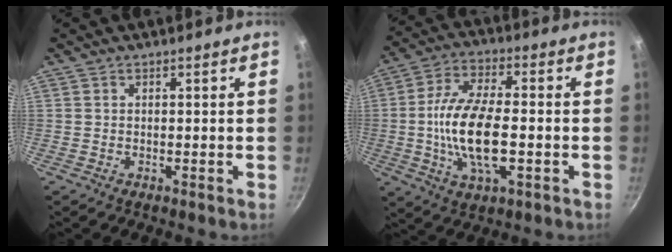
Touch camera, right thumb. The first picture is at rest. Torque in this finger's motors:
{"motor_torque": [2.65, 2.36, 1.82, -0.94, 0.62]}